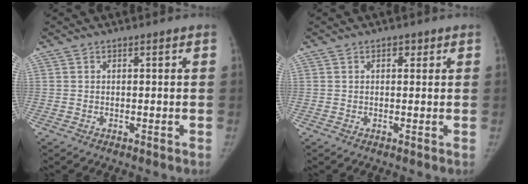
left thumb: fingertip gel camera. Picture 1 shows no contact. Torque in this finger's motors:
{"motor_torque": [-0.33, -0.31, -0.15, 0.20, -0.02]}